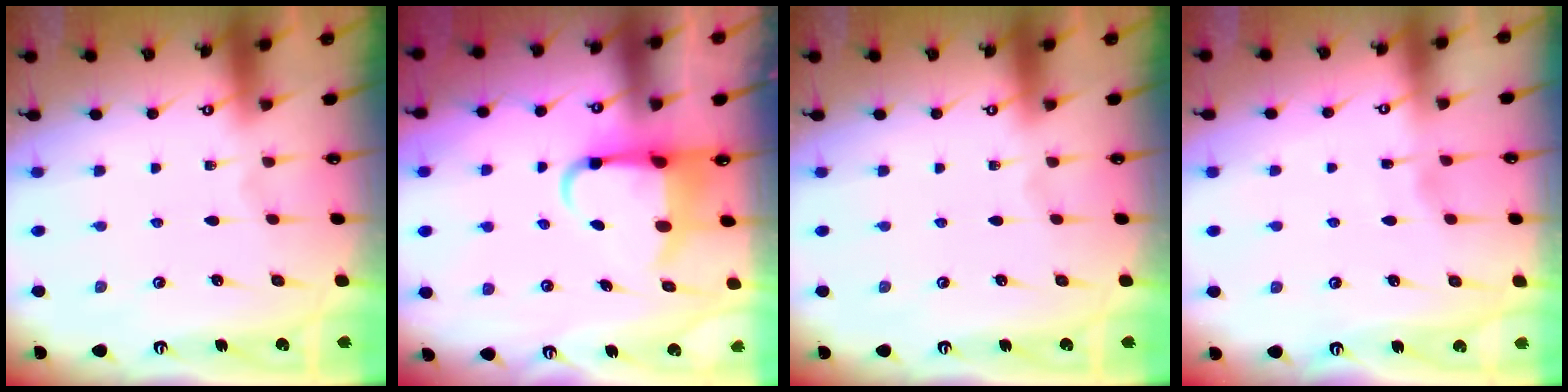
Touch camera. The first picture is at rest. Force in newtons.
{"total": 5.9, "press": 5.8, "slide": 1.1}
{"total": 0.0}
{"total": 2.7, "press": 2.7, "slide": 0.3}